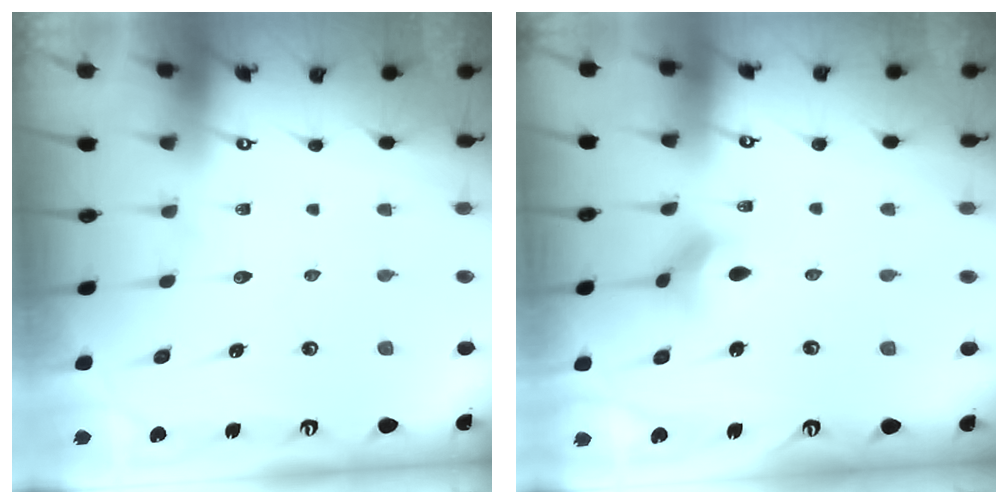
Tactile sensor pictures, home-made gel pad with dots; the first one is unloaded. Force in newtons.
{"total": 4.8, "press": 4.7, "slide": 0.7}